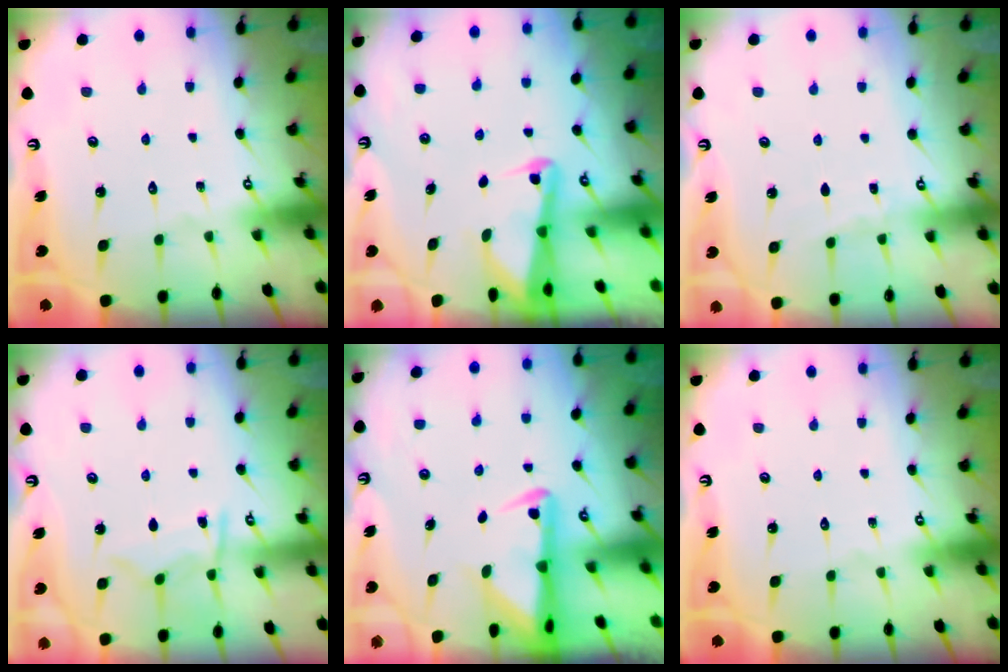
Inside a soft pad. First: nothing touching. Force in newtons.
{"total": 2.6, "press": 2.5, "slide": 0.6}
{"total": 2.8, "press": 2.8, "slide": 0.4}
{"total": 8.5, "press": 8.4, "slide": 0.9}
{"total": 3.1, "press": 3.1, "slide": 0.6}
{"total": 0.0}